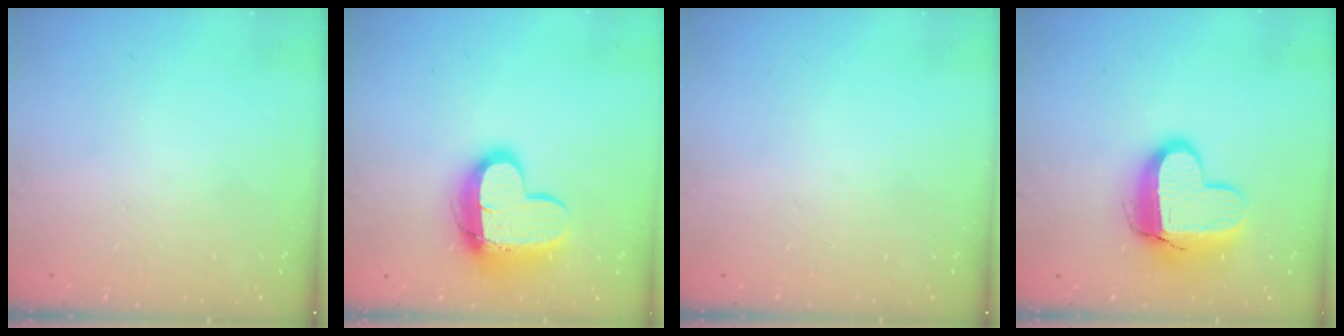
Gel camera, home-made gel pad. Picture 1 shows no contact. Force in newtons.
{"total": 13.7, "press": 13.6, "slide": 1.3}
{"total": 0.0}
{"total": 12.3, "press": 12.2, "slide": 1.3}